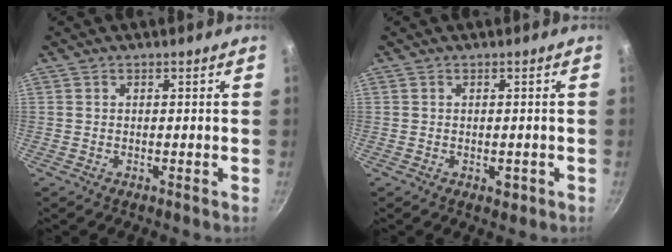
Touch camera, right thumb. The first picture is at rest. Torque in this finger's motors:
{"motor_torque": [0.06, -0.03, 0.18, 0.00, -0.03]}